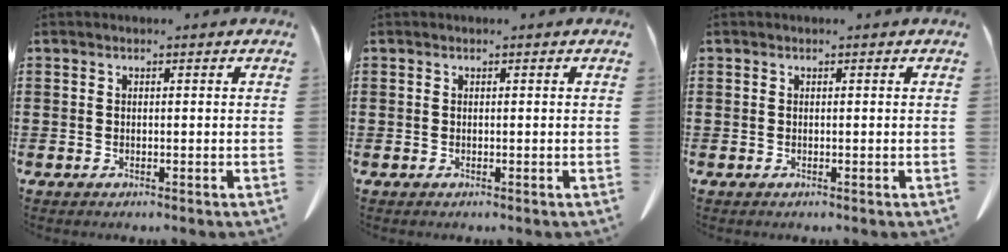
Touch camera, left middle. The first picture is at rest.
{"total": 0.0}
{"total": 0.0}